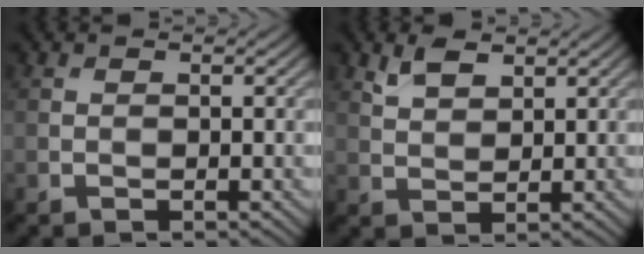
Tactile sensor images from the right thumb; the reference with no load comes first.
{"total": 3.2, "force": [2.2, 1.4, 1.8], "torque": [-0.043, -0.001, 0.046]}